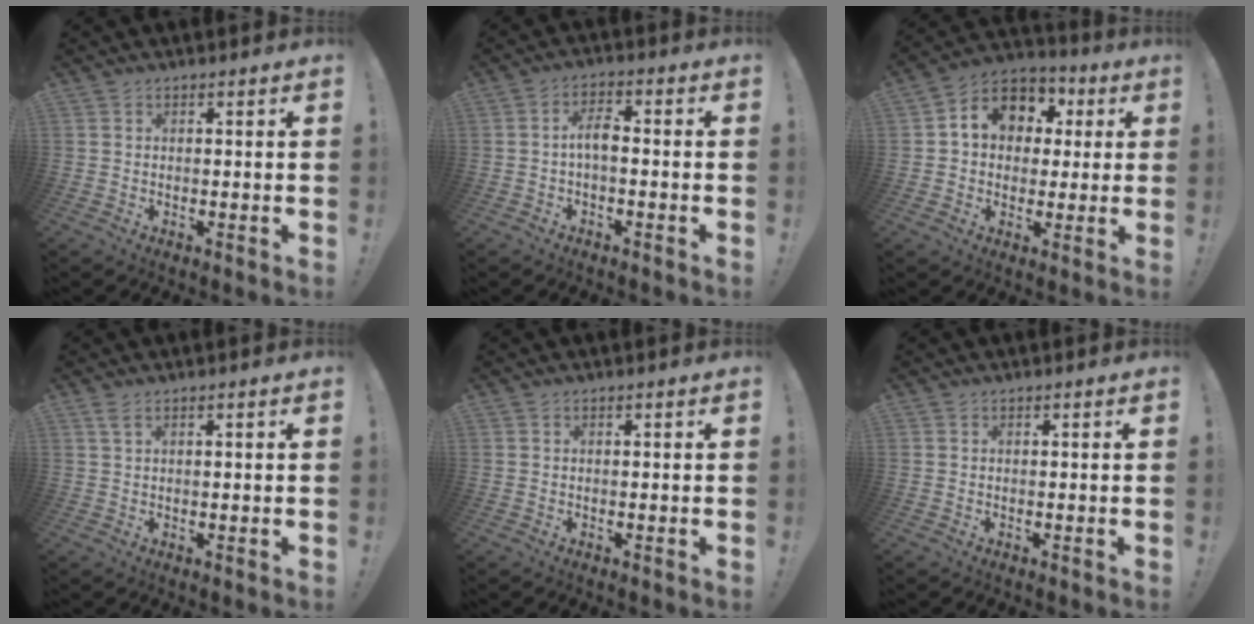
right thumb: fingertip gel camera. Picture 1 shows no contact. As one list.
[{"total": 5.2, "force": [-1.2, 2.0, 4.7], "torque": [-0.095, 0.012, -0.023]}, {"total": 10.8, "force": [2.5, 9.2, 5.0], "torque": [-0.074, -0.003, 0.053]}, {"total": 1.8, "force": [0.9, 0.2, 1.6], "torque": [-0.031, -0.002, 0.016]}, {"total": 0.0}, {"total": 0.0}]